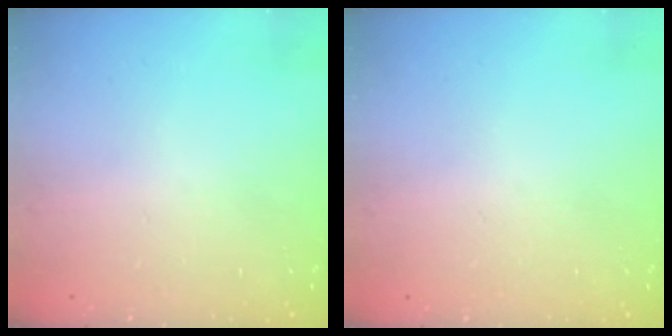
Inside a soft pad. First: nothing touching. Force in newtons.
{"total": 0.0}